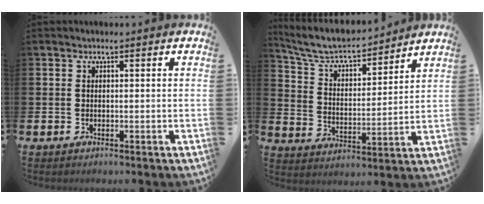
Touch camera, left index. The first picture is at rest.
{"total": 5.9, "force": [5.6, 0.8, 1.6], "torque": [-0.055, -0.041, 0.094]}